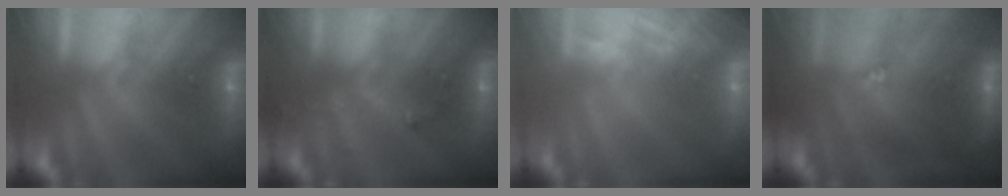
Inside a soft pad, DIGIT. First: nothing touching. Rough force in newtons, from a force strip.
{"total": 3.0}
{"total": 8.5}
{"total": 7.6}